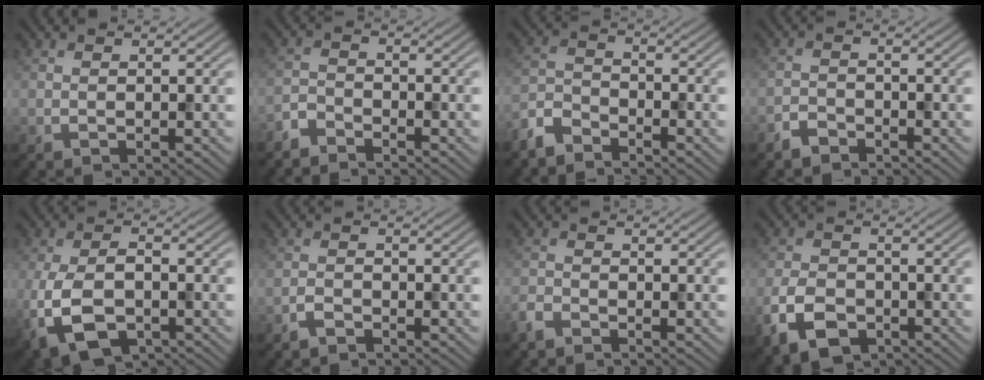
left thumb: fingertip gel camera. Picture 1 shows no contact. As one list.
[{"total": 3.0, "force": [-2.8, 0.8, 0.7], "torque": [-0.016, -0.005, -0.068]}, {"total": 4.5, "force": [-3.9, 1.6, 1.6], "torque": [-0.038, -0.006, -0.097]}, {"total": 2.5, "force": [-2.1, 1.0, 0.7], "torque": [-0.012, 0.001, -0.050]}, {"total": 8.9, "force": [-3.6, 5.0, 6.4], "torque": [-0.154, -0.019, -0.069]}, {"total": 1.7, "force": [-1.5, 0.6, 0.7], "torque": [-0.014, 0.002, -0.034]}, {"total": 2.1, "force": [-1.9, 0.6, 0.7], "torque": [-0.019, -0.005, -0.049]}, {"total": 6.4, "force": [-3.4, 4.0, 3.8], "torque": [-0.087, -0.008, -0.071]}]